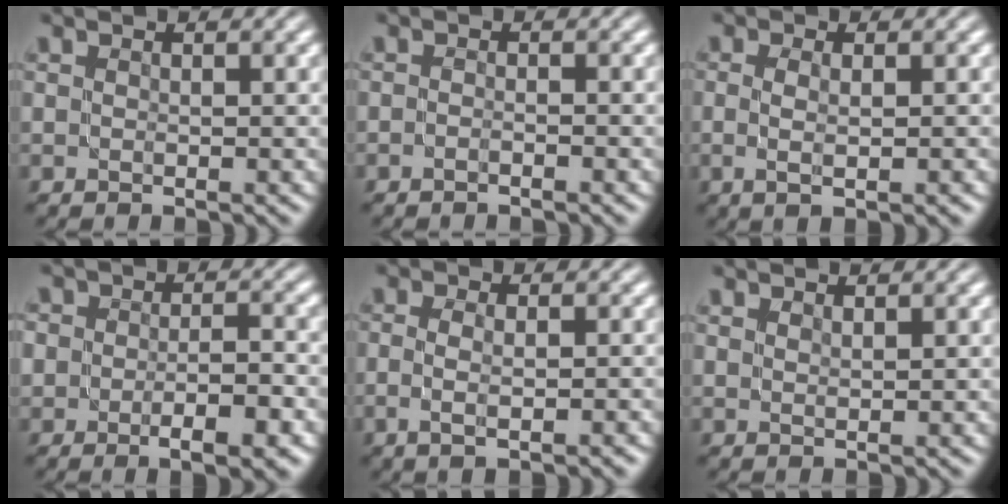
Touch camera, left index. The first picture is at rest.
{"total": 0.8, "force": [-0.7, 0.0, 0.5], "torque": [-0.012, 0.000, -0.014]}
{"total": 2.7, "force": [-0.1, 0.9, 2.5], "torque": [-0.033, 0.000, -0.001]}
{"total": 5.3, "force": [-1.9, 2.7, 4.2], "torque": [-0.037, -0.003, -0.027]}
{"total": 3.3, "force": [-0.5, 1.4, 2.9], "torque": [-0.032, 0.001, -0.009]}
{"total": 0.6, "force": [0.6, -0.1, 0.0], "torque": [0.001, -0.001, 0.014]}